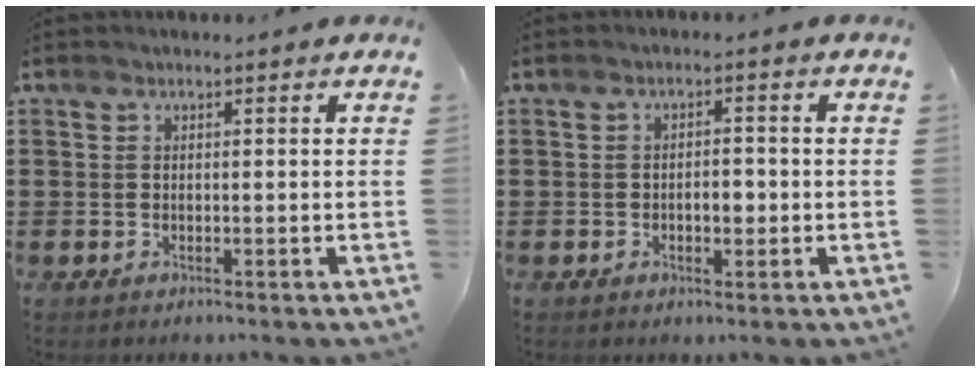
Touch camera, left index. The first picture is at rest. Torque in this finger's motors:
{"motor_torque": [0.06, 0.05, 0.07, 0.03]}